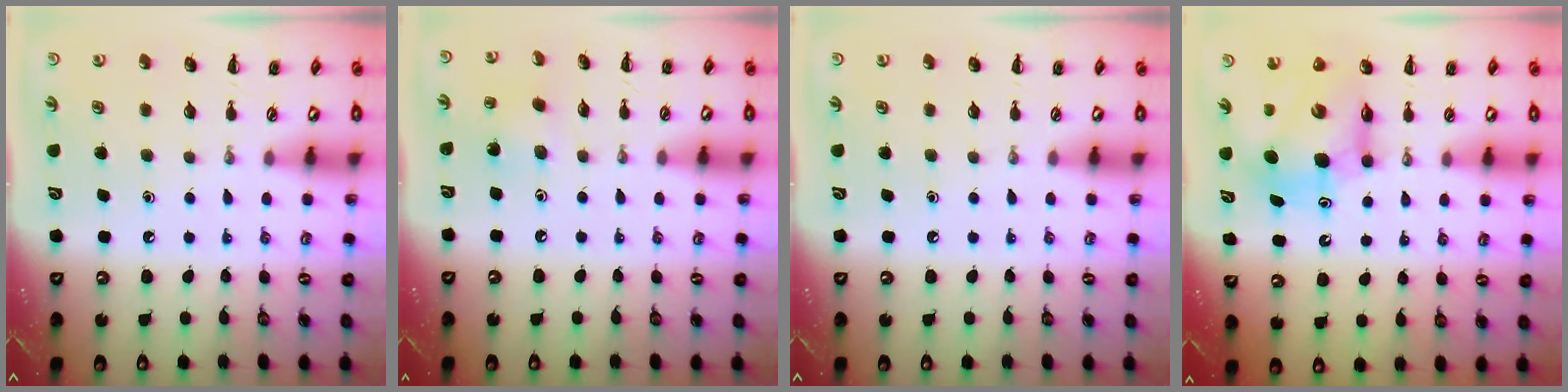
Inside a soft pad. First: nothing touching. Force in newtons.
{"total": 2.1, "press": 2.0, "slide": 0.6}
{"total": 0.0}
{"total": 9.0, "press": 8.6, "slide": 2.7}